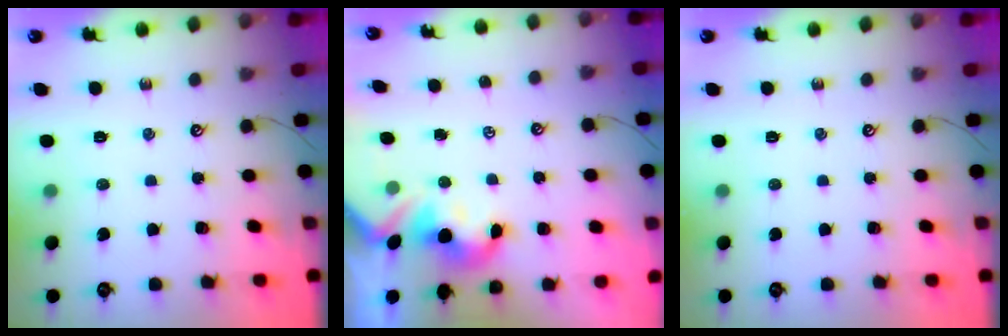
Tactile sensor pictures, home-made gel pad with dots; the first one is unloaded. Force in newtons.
{"total": 1.9, "press": 1.8, "slide": 0.6}
{"total": 0.0}